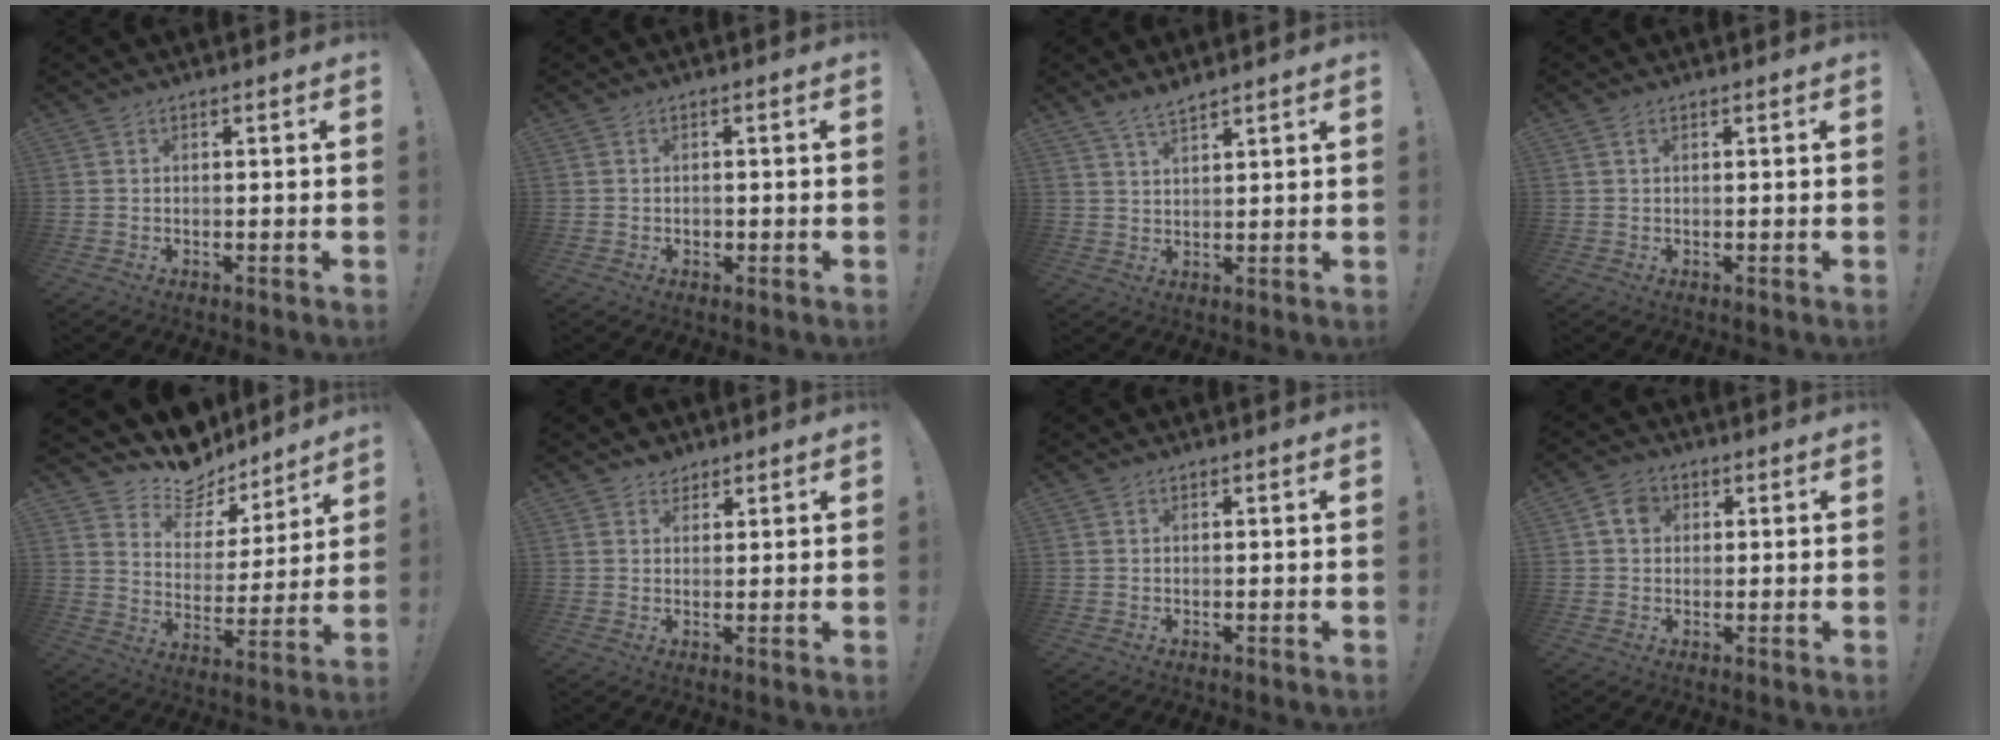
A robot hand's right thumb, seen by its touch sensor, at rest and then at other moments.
{"total": 1.0, "force": [-0.5, 0.8, 0.3], "torque": [-0.012, 0.005, -0.009]}
{"total": 4.1, "force": [3.7, 0.5, 1.5], "torque": [-0.028, -0.023, 0.068]}
{"total": 1.2, "force": [0.6, 0.7, 0.8], "torque": [-0.011, 0.000, 0.009]}
{"total": 11.9, "force": [10.4, 5.4, 2.3], "torque": [-0.052, -0.086, 0.187]}
{"total": 3.0, "force": [2.2, 2.1, 0.2], "torque": [0.005, -0.012, 0.040]}
{"total": 0.0}
{"total": 5.4, "force": [1.6, 4.4, 2.8], "torque": [-0.040, 0.005, 0.030]}